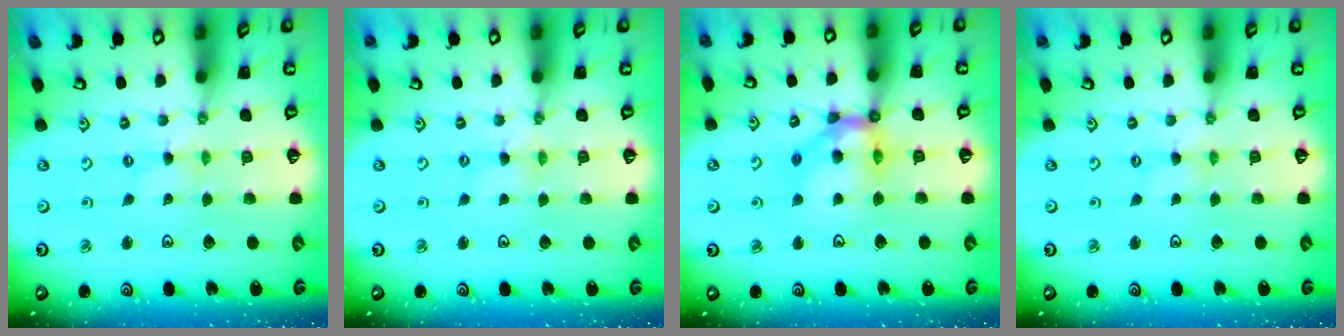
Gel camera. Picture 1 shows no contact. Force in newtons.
{"total": 1.1, "press": 1.1, "slide": 0.2}
{"total": 12.2, "press": 12.1, "slide": 1.5}
{"total": 0.0}